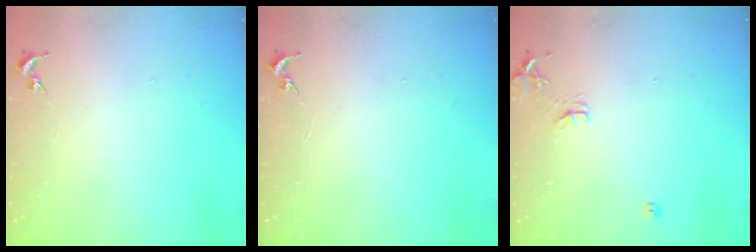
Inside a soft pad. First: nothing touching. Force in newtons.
{"total": 0.0}
{"total": 8.6, "press": 8.6, "slide": 0.8}